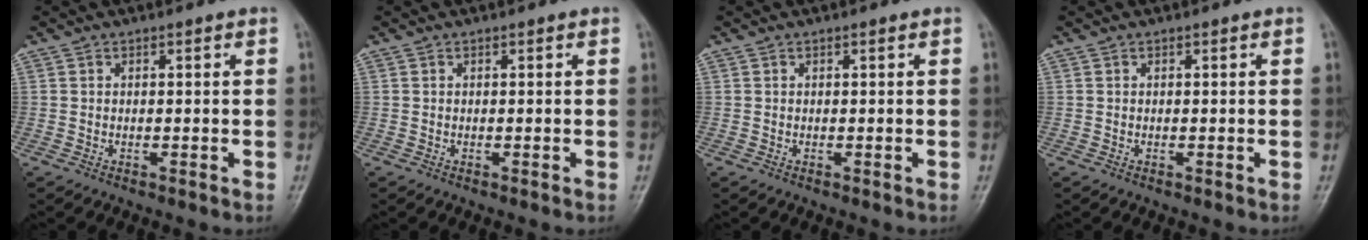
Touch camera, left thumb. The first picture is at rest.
{"total": 0.0}
{"total": 0.0}
{"total": 0.0}